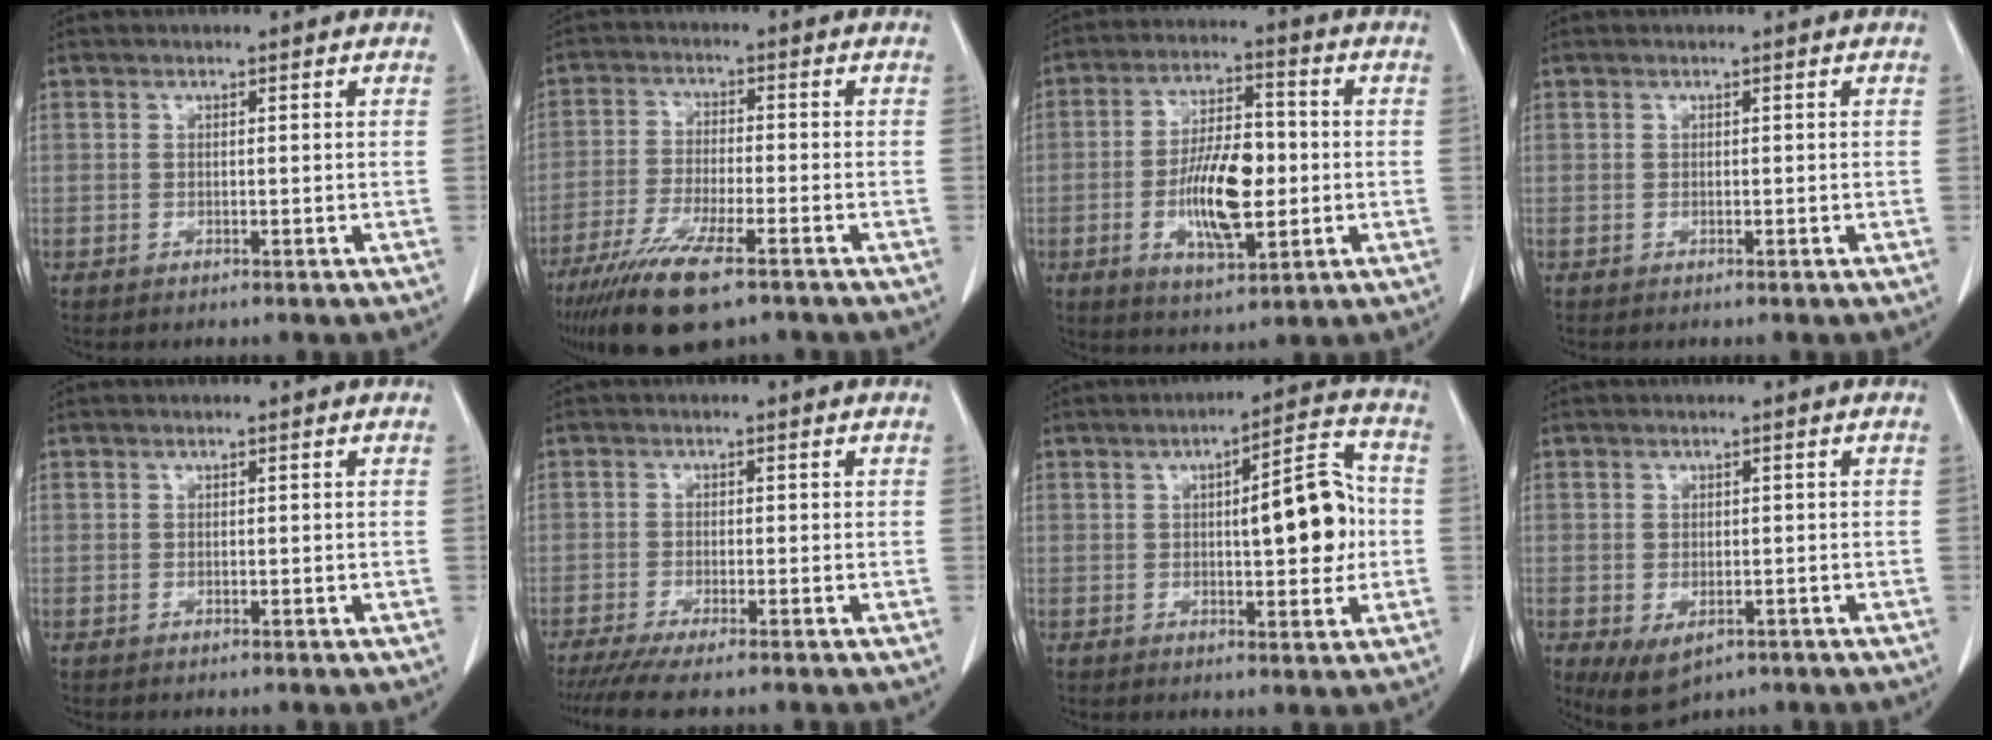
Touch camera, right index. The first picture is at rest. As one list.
[{"total": 11.9, "force": [-8.0, 2.3, 8.5], "torque": [-0.156, -0.027, -0.136]}, {"total": 12.0, "force": [-1.8, 4.3, 11.0], "torque": [-0.206, 0.004, -0.029]}, {"total": 0.0}, {"total": 0.0}, {"total": 5.0, "force": [-4.0, 0.3, 3.1], "torque": [-0.046, -0.010, -0.069]}, {"total": 10.5, "force": [0.3, 2.7, 10.1], "torque": [-0.130, 0.020, 0.005]}, {"total": 5.2, "force": [-2.4, 3.2, 3.4], "torque": [-0.056, -0.006, -0.026]}]